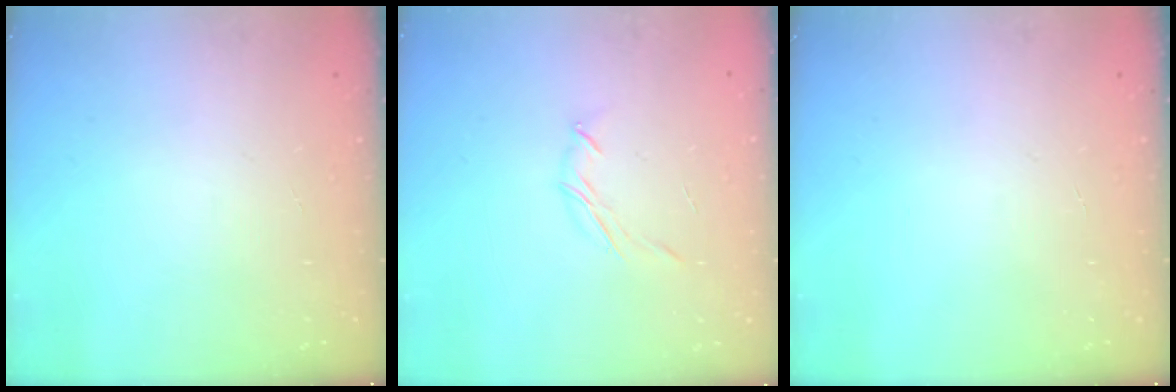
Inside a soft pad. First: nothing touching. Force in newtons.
{"total": 3.8, "press": 3.7, "slide": 0.8}
{"total": 0.0}